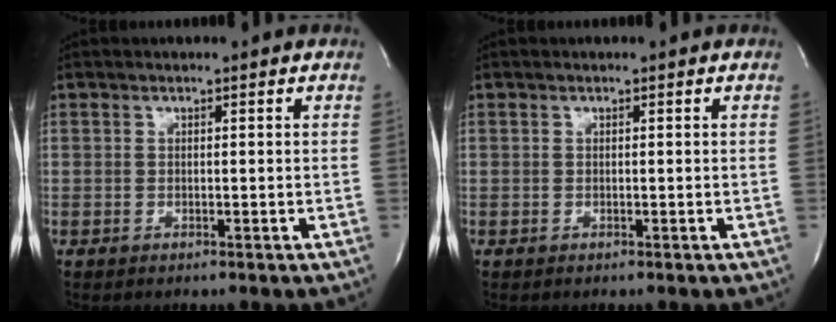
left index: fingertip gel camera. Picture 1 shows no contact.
{"total": 0.0}